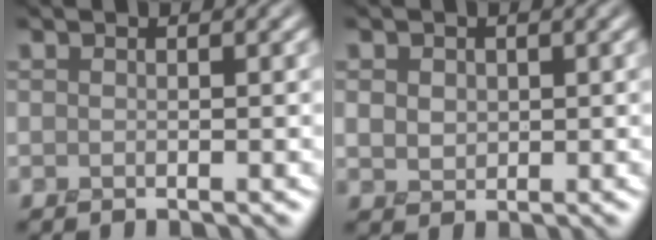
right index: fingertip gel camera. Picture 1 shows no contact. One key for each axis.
{"total": 2.2, "fx": 0.6, "fy": 1.8, "fz": 1.1, "tx": -0.032, "ty": 0.003, "tz": 0.015}